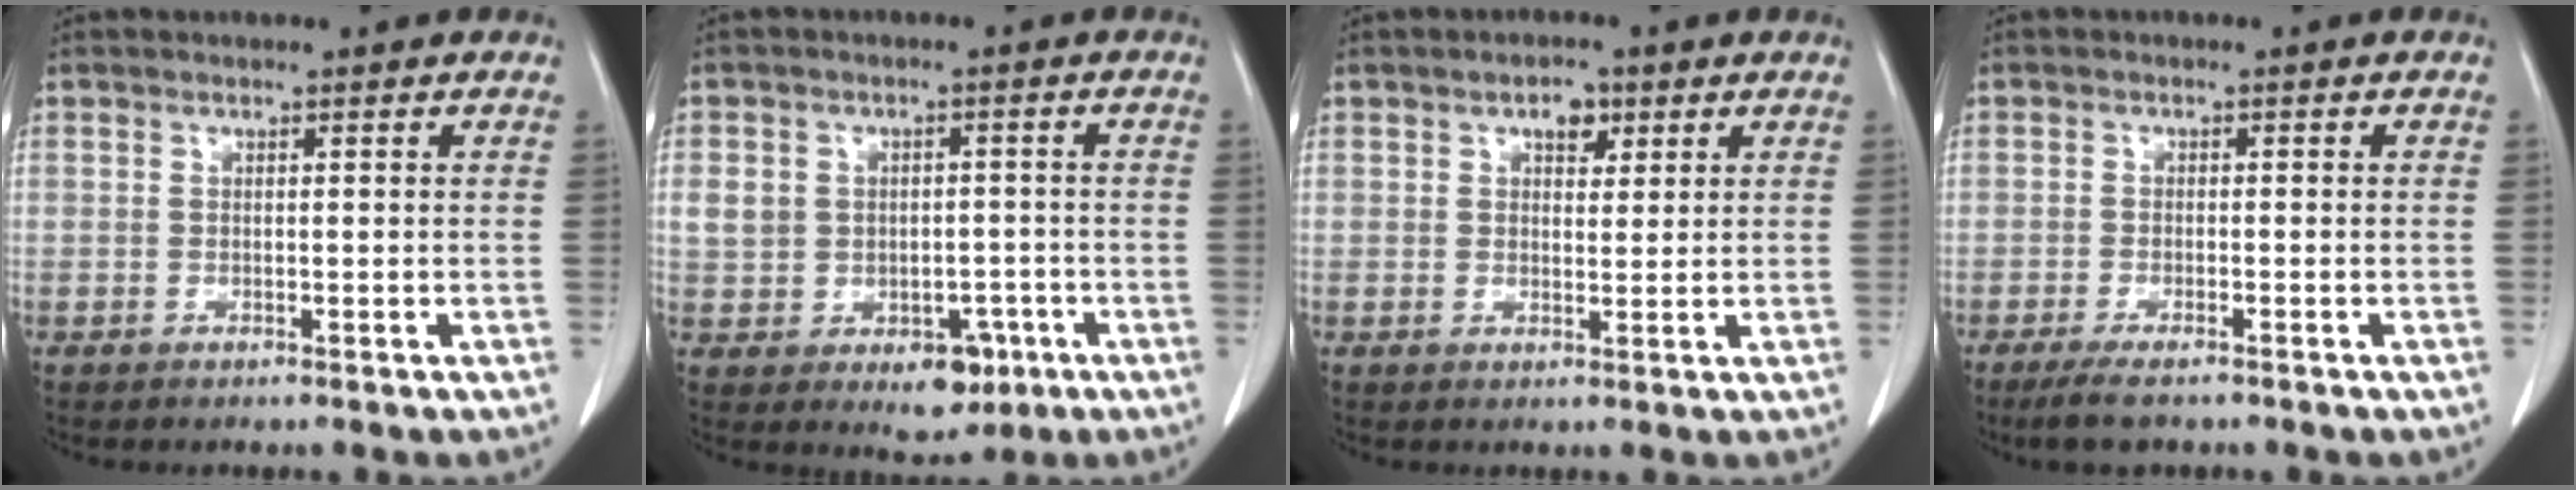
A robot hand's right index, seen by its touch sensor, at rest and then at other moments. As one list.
[{"total": 9.1, "force": [-2.3, 7.3, 5.0], "torque": [-0.063, 0.018, -0.016]}, {"total": 3.2, "force": [1.7, 1.8, 2.1], "torque": [-0.030, 0.004, 0.025]}, {"total": 4.3, "force": [-3.2, 0.8, 2.7], "torque": [-0.051, -0.009, -0.053]}]